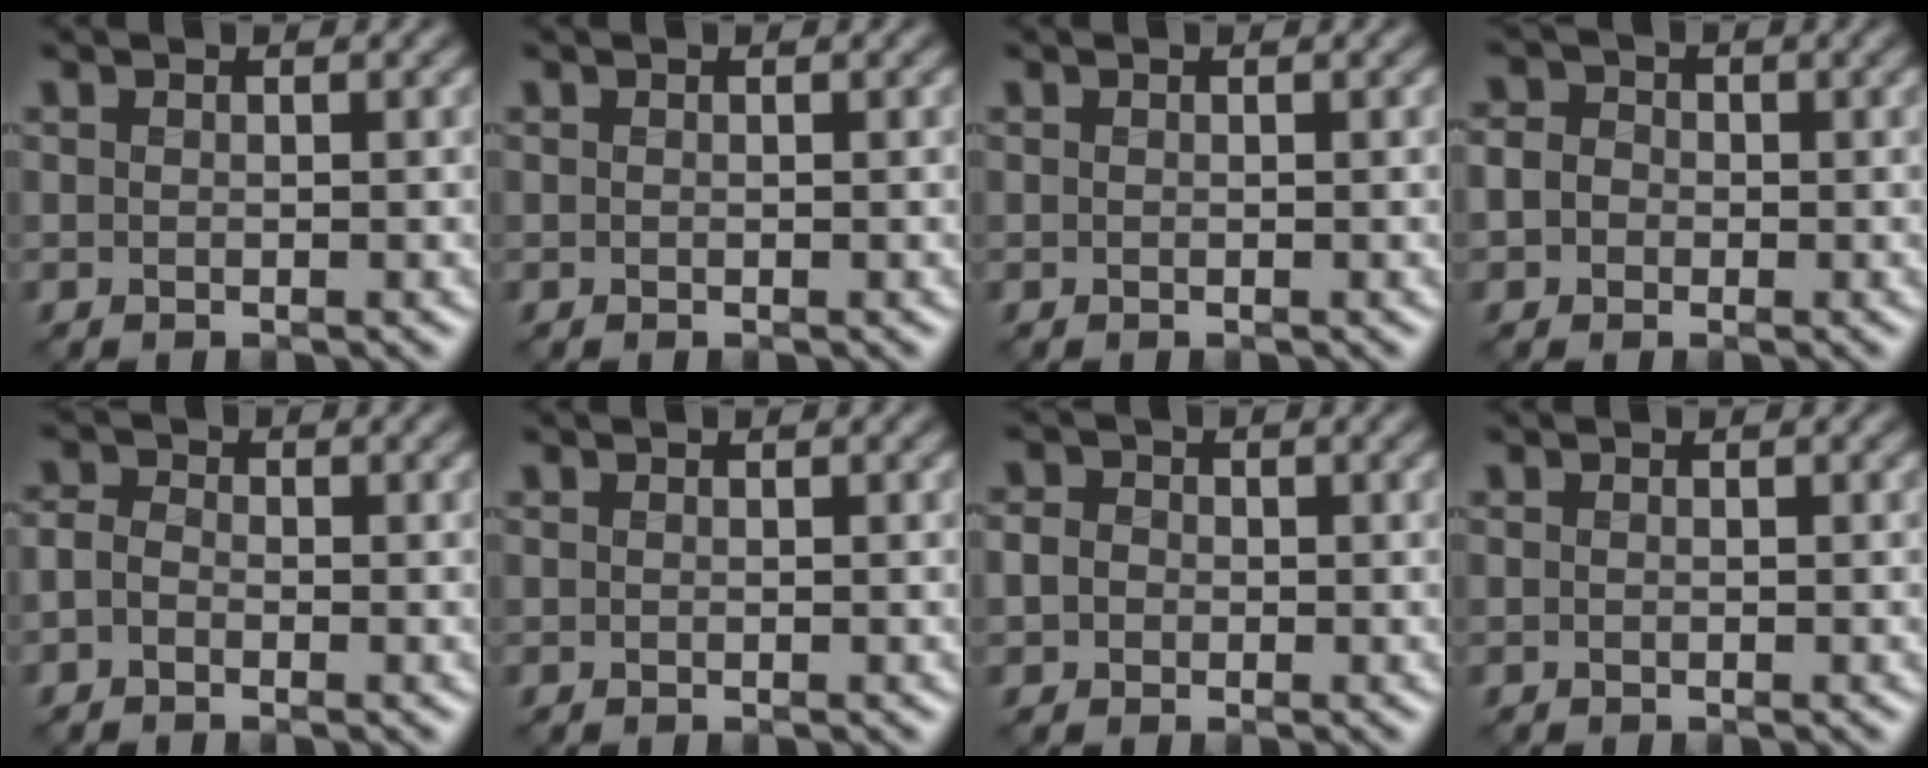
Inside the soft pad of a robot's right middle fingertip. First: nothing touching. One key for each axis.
{"total": 0.0}
{"total": 0.0}
{"total": 3.6, "fx": -0.1, "fy": 3.2, "fz": 1.5, "tx": -0.019, "ty": 0.015, "tz": -0.030}
{"total": 1.7, "fx": -0.7, "fy": 1.2, "fz": 0.9, "tx": -0.022, "ty": 0.004, "tz": -0.022}
{"total": 0.0}
{"total": 2.8, "fx": 0.2, "fy": 2.5, "fz": 1.3, "tx": -0.014, "ty": 0.014, "tz": -0.018}
{"total": 0.0}